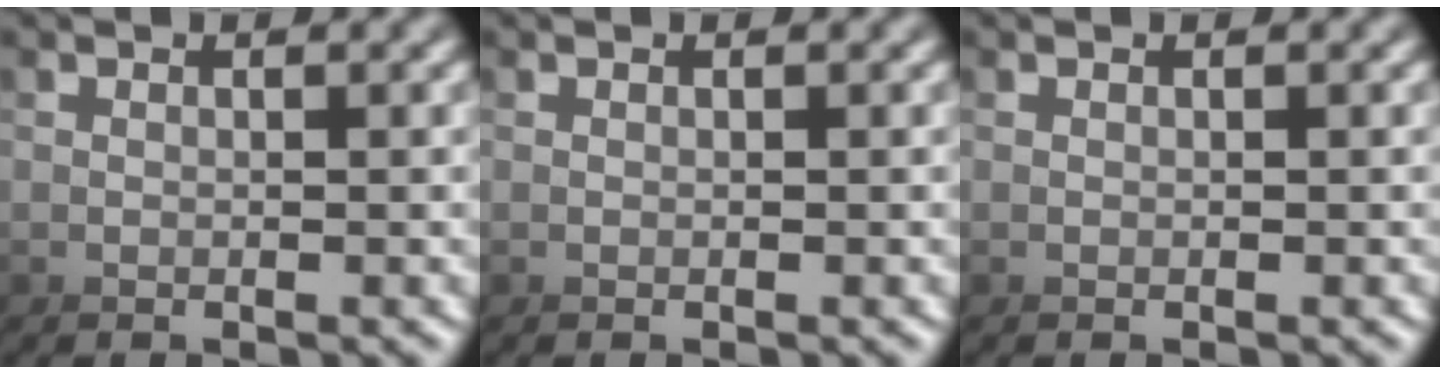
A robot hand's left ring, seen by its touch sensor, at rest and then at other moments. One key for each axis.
{"total": 0.0}
{"total": 0.0}